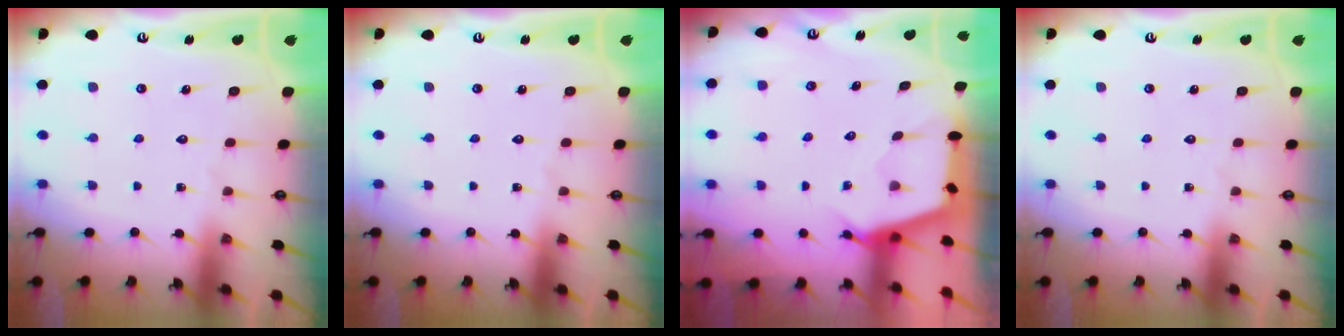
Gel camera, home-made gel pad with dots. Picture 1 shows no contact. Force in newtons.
{"total": 0.0}
{"total": 2.7, "press": 2.7, "slide": 0.3}
{"total": 0.0}